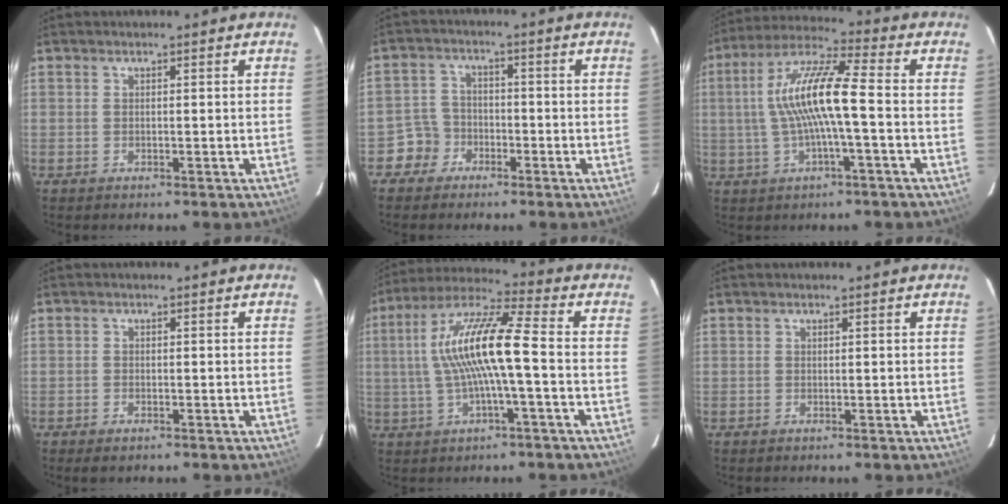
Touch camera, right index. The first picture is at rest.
{"total": 4.5, "force": [-2.8, 3.5, -0.4], "torque": [0.001, 0.020, -0.055]}
{"total": 12.0, "force": [-0.5, 1.1, 11.9], "torque": [-0.234, 0.015, -0.012]}
{"total": 1.2, "force": [-1.0, 0.4, 0.4], "torque": [-0.011, -0.005, -0.019]}
{"total": 13.7, "force": [-0.3, 1.3, 13.7], "torque": [-0.266, 0.017, -0.010]}
{"total": 0.0}